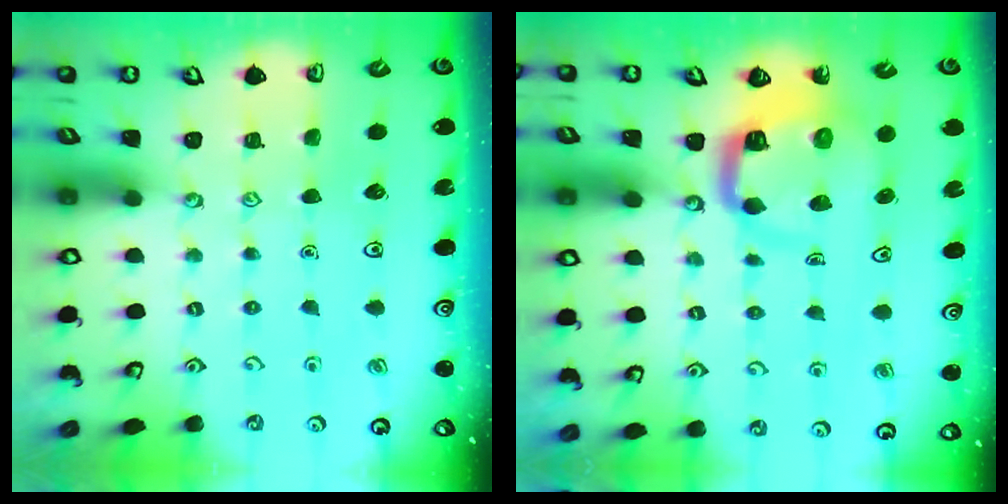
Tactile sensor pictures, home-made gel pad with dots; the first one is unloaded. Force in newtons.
{"total": 7.8, "press": 7.7, "slide": 1.0}